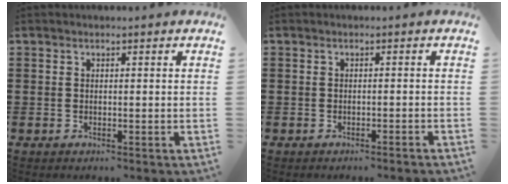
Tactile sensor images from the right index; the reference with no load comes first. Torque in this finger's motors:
{"motor_torque": [-0.16, -0.02, -0.49, -0.05]}